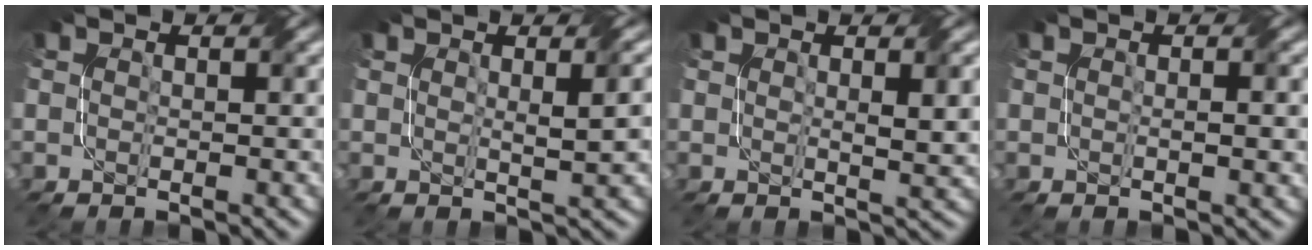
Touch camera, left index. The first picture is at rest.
{"total": 2.6, "force": [0.8, 0.6, 2.4], "torque": [-0.029, 0.002, 0.014]}
{"total": 2.7, "force": [0.8, 0.7, 2.5], "torque": [-0.038, -0.001, 0.018]}
{"total": 1.3, "force": [0.1, 0.3, 1.3], "torque": [-0.020, 0.000, 0.004]}